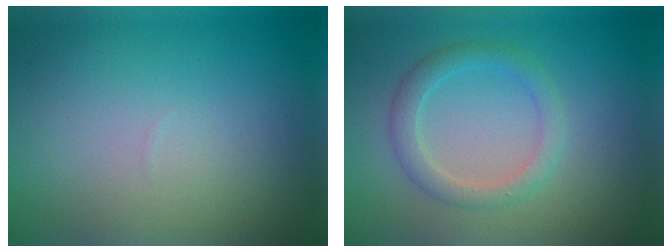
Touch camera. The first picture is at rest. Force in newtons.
{"total": 2.6, "press": 2.6, "slide": 0.1}